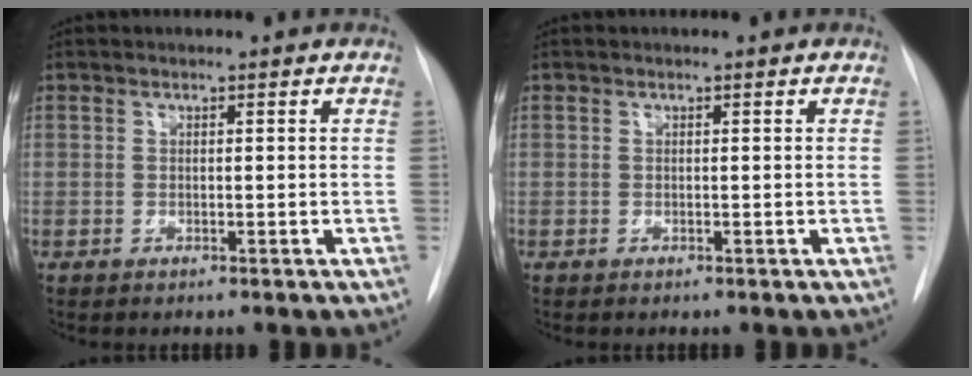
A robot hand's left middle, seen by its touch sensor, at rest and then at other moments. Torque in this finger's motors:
{"motor_torque": [0.00, 0.00, 0.00, 0.00]}